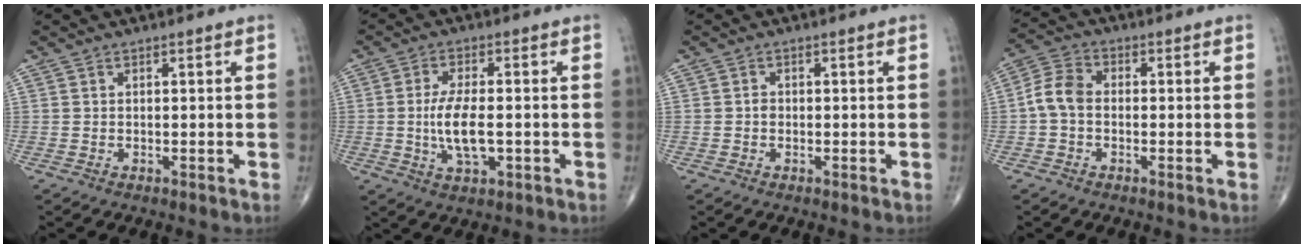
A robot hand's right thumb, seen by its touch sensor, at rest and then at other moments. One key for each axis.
{"total": 7.8, "fx": -1.0, "fy": 3.3, "fz": 7.0, "tx": -0.135, "ty": -0.003, "tz": -0.018}
{"total": 1.1, "fx": -0.2, "fy": 1.0, "fz": 0.6, "tx": -0.006, "ty": 0.003, "tz": -0.004}
{"total": 5.9, "fx": -0.7, "fy": 4.2, "fz": 4.1, "tx": -0.077, "ty": 0.018, "tz": -0.027}